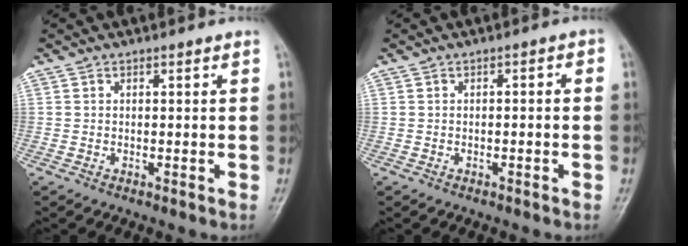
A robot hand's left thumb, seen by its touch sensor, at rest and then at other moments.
{"total": 1.6, "force": [-0.4, 0.6, 1.4], "torque": [-0.023, 0.017, -0.004]}